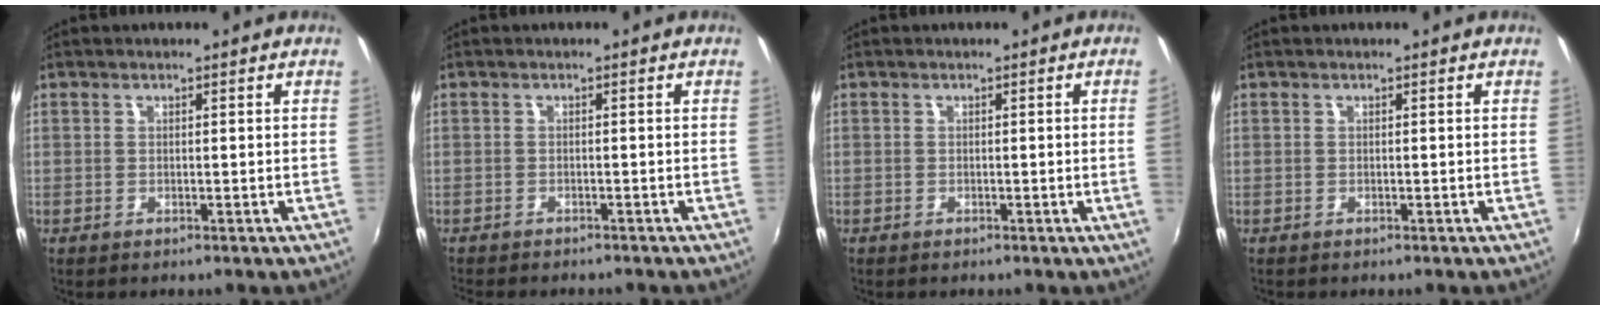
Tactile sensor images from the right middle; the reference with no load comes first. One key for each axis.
{"total": 4.1, "fx": -3.7, "fy": 0.9, "fz": 1.4, "tx": -0.038, "ty": -0.016, "tz": -0.059}
{"total": 1.4, "fx": -0.1, "fy": -0.9, "fz": 1.1, "tx": -0.008, "ty": -0.013, "tz": 0.000}
{"total": 0.0}